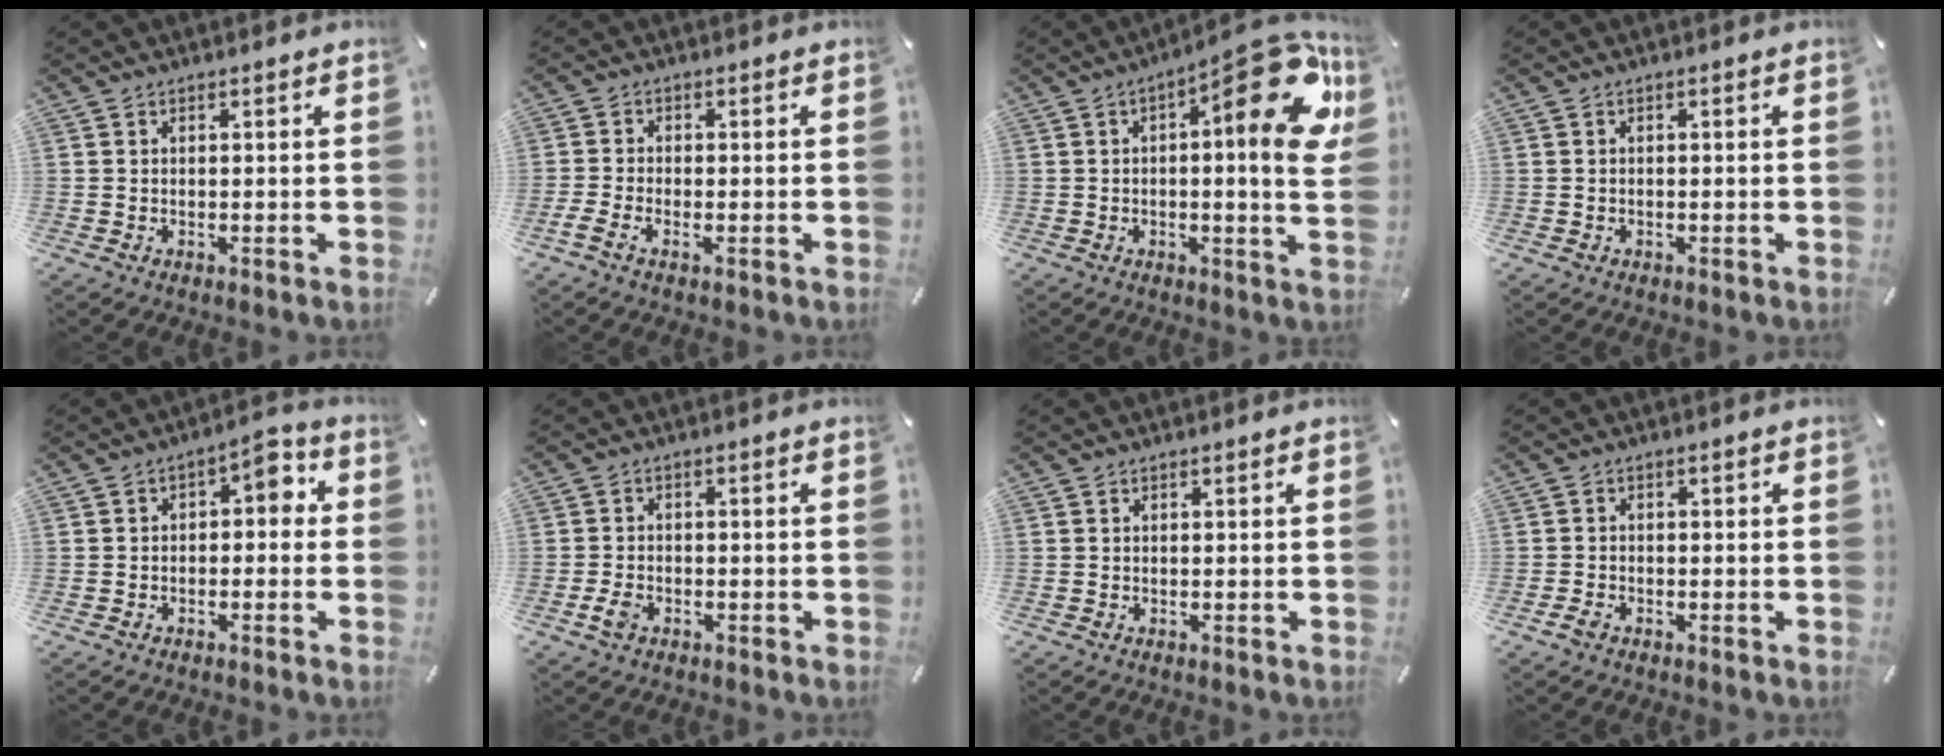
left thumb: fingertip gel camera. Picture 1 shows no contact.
{"total": 2.3, "force": [-1.0, 1.0, 1.8], "torque": [-0.037, 0.003, -0.021]}
{"total": 19.5, "force": [6.6, 5.6, 17.5], "torque": [-0.216, -0.058, 0.097]}
{"total": 0.0}
{"total": 4.5, "force": [-0.4, 2.9, 3.5], "torque": [-0.047, 0.009, -0.018]}
{"total": 2.9, "force": [-1.5, 1.9, 1.6], "torque": [-0.048, 0.000, -0.032]}
{"total": 0.0}
{"total": 2.0, "force": [-1.2, 1.4, 0.7], "torque": [-0.014, 0.007, -0.024]}